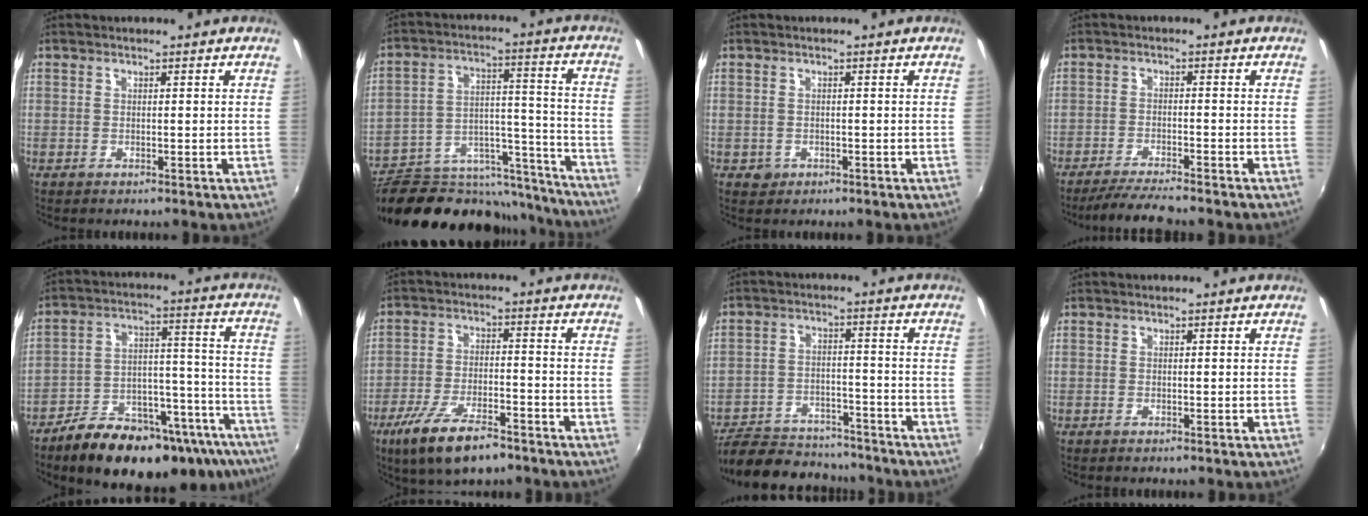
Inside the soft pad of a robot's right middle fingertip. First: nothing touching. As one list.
[{"total": 27.5, "force": [-23.0, 10.4, 10.9], "torque": [-0.189, 0.036, -0.308]}, {"total": 1.7, "force": [-0.6, 1.5, 0.4], "torque": [-0.009, -0.004, -0.006]}, {"total": 6.5, "force": [-5.9, 0.0, 2.8], "torque": [-0.072, -0.012, -0.102]}, {"total": 25.8, "force": [-18.3, 10.4, 15.0], "torque": [-0.221, 0.007, -0.242]}, {"total": 12.3, "force": [-8.3, 4.0, 8.2], "torque": [-0.179, -0.027, -0.145]}, {"total": 16.1, "force": [-14.0, 5.7, 5.5], "torque": [-0.134, 0.005, -0.202]}, {"total": 0.0}]